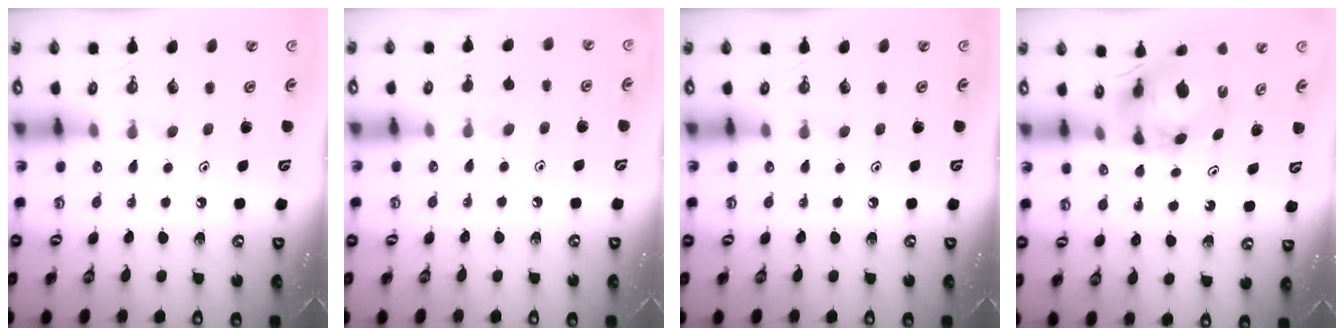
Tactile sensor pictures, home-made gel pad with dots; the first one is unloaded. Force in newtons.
{"total": 3.3, "press": 3.2, "slide": 0.7}
{"total": 0.0}
{"total": 6.6, "press": 6.6, "slide": 0.6}